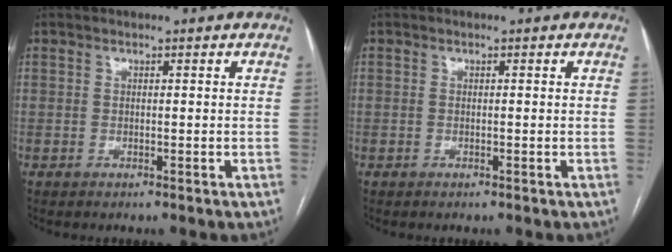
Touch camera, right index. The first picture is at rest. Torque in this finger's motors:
{"motor_torque": [0.21, 0.15, 0.02, 0.02]}